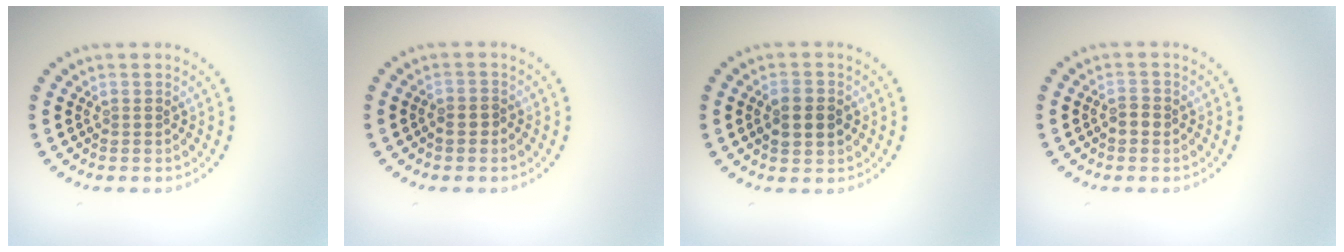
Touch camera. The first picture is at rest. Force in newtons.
{"total": 0.9, "press": 0.8, "slide": 0.4}
{"total": 2.9, "press": 2.9, "slide": 0.1}
{"total": 1.3, "press": 1.3, "slide": 0.0}